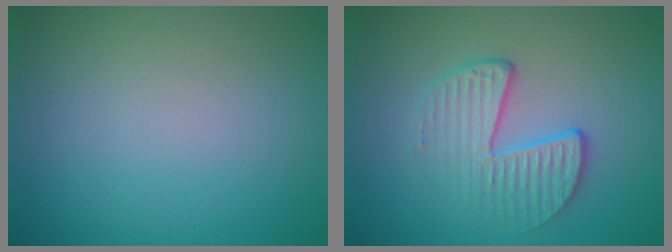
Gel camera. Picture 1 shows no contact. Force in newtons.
{"total": 3.4, "press": 2.8, "slide": 2.0}